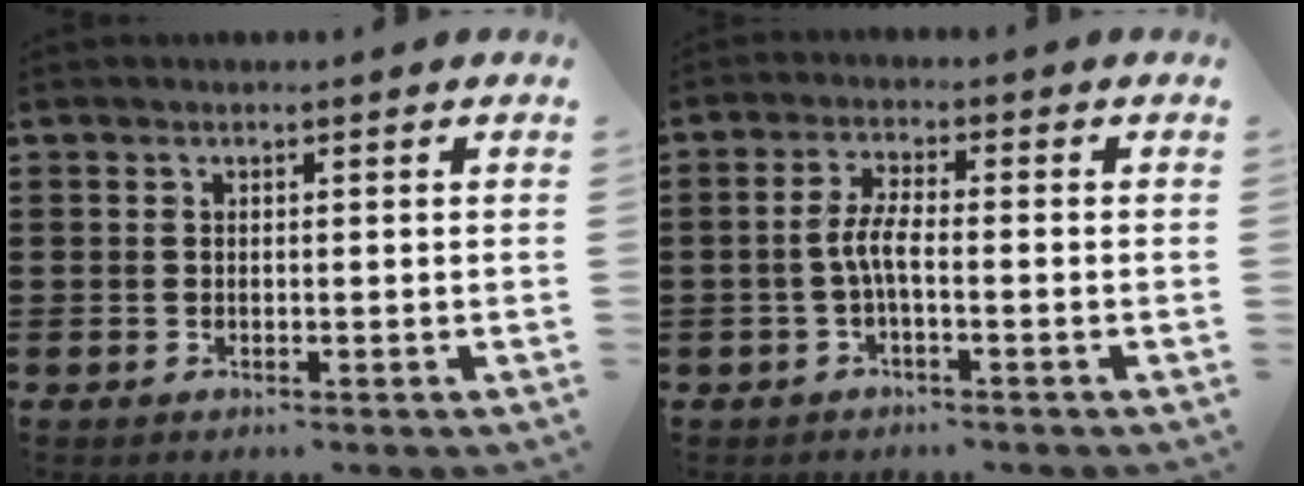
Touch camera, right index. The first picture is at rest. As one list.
[{"total": 4.0, "force": [-1.0, 0.7, 3.8], "torque": [-0.091, -0.007, -0.027]}]